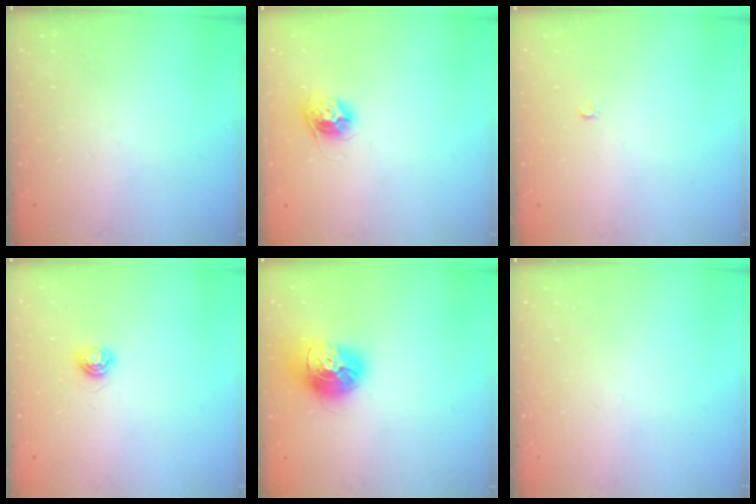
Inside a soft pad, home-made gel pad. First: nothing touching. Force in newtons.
{"total": 10.0, "press": 10.0, "slide": 0.6}
{"total": 2.1, "press": 2.1, "slide": 0.2}
{"total": 5.0, "press": 4.9, "slide": 0.6}
{"total": 15.6, "press": 15.5, "slide": 1.4}
{"total": 0.0}